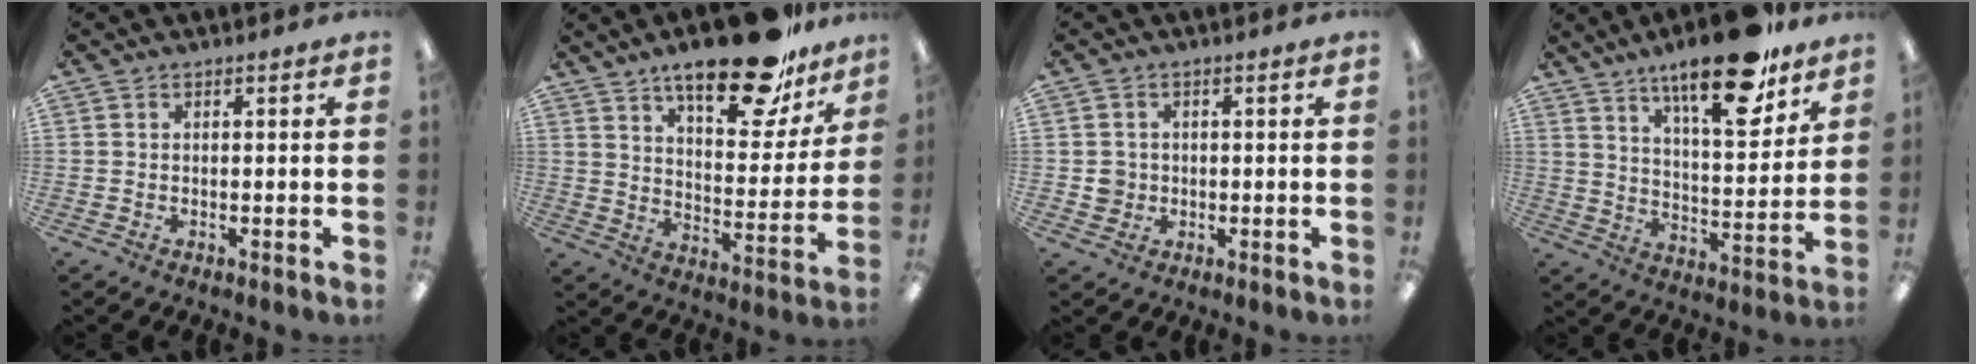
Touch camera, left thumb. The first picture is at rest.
{"total": 22.2, "force": [16.0, 8.2, 13.1], "torque": [-0.187, -0.092, 0.264]}
{"total": 3.0, "force": [0.0, 3.0, 0.4], "torque": [-0.003, 0.002, -0.003]}
{"total": 19.9, "force": [14.1, 6.2, 12.6], "torque": [-0.194, -0.077, 0.229]}